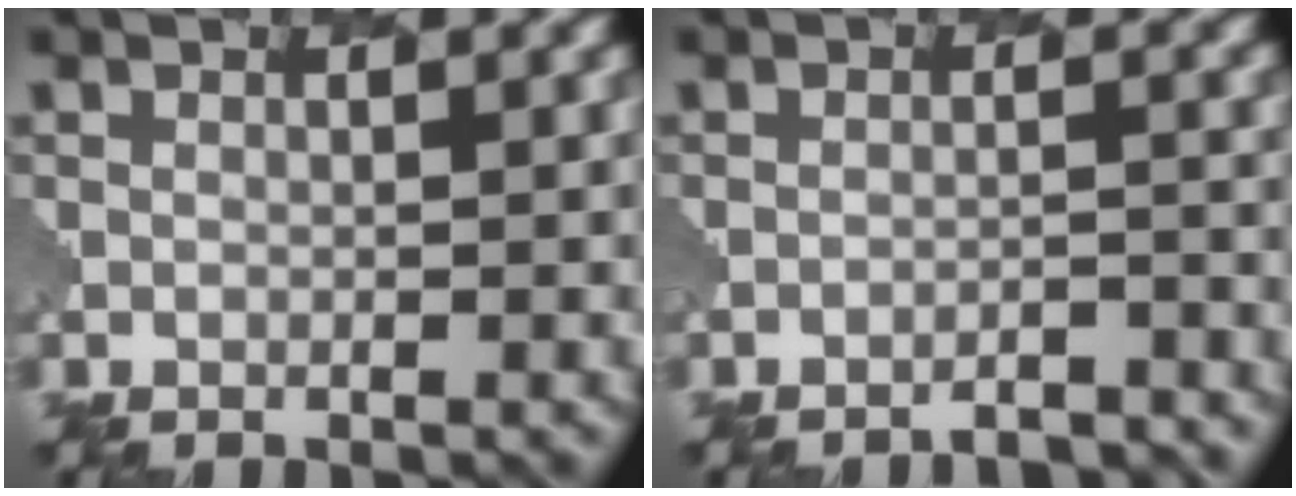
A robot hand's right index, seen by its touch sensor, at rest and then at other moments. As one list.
[{"total": 4.6, "force": [-4.5, 0.5, 1.0], "torque": [-0.006, 0.015, -0.060]}]